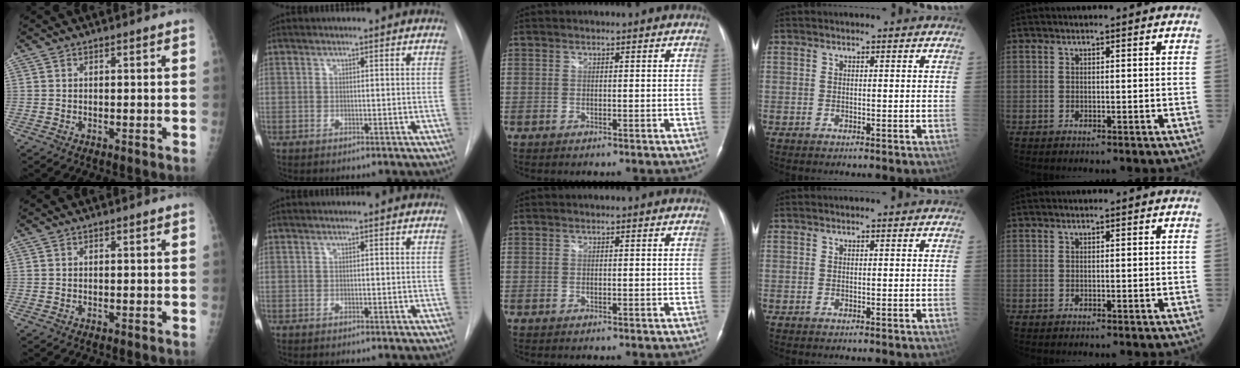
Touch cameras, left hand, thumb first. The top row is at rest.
{}